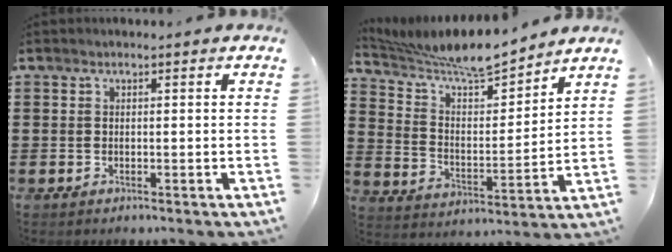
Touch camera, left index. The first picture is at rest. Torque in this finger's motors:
{"motor_torque": [-0.69, -0.85, -0.04, 0.00]}